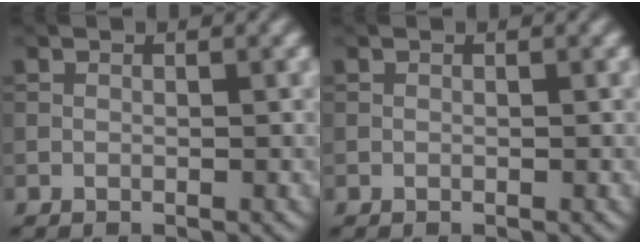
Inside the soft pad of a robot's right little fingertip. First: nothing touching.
{"total": 0.0}